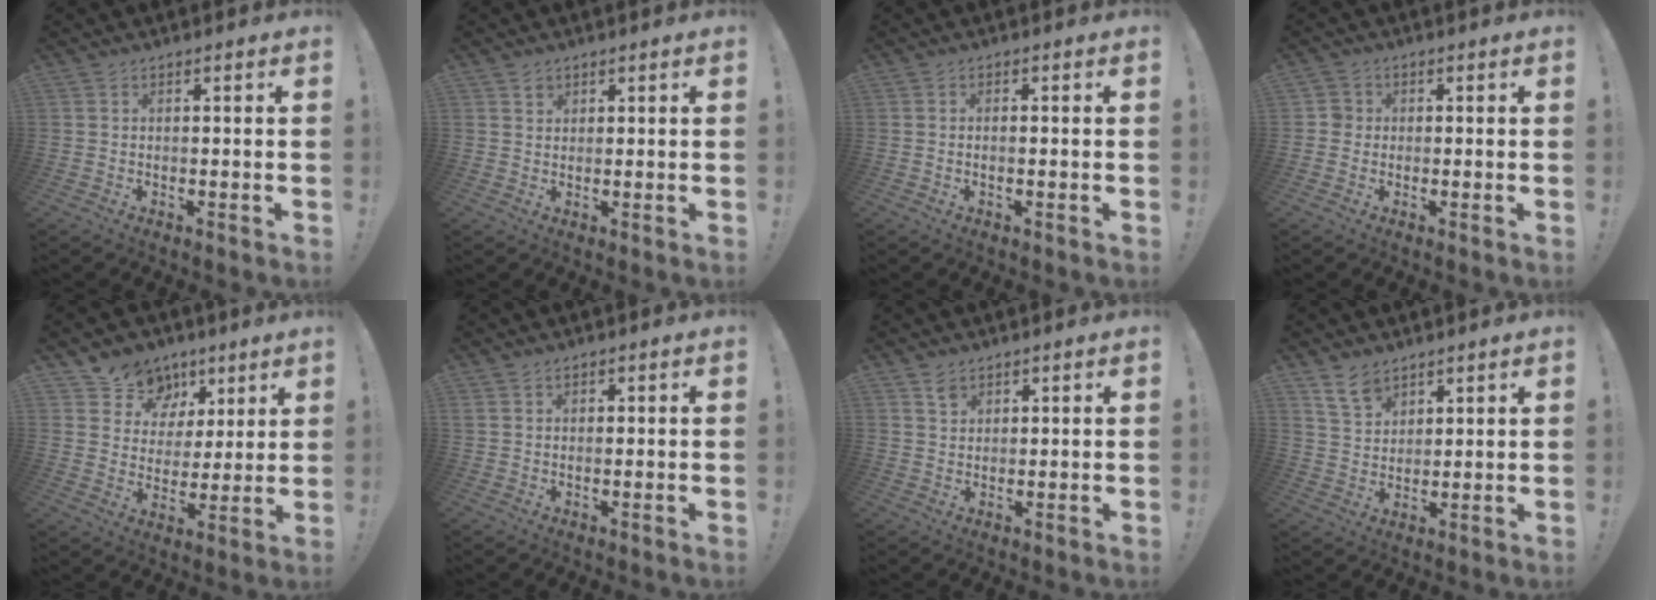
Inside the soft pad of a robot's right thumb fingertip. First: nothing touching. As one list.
[{"total": 1.6, "force": [1.3, 1.0, 0.3], "torque": [0.006, -0.008, 0.021]}, {"total": 0.9, "force": [-0.2, 0.1, 0.9], "torque": [-0.010, -0.003, -0.004]}, {"total": 2.7, "force": [-0.2, 2.5, 0.7], "torque": [-0.007, 0.008, -0.004]}, {"total": 11.1, "force": [6.5, 8.8, 2.1], "torque": [-0.033, -0.042, 0.132]}, {"total": 1.5, "force": [1.2, 0.9, 0.5], "torque": [-0.002, -0.001, 0.020]}, {"total": 2.6, "force": [2.0, 1.5, 0.7], "torque": [0.003, -0.016, 0.033]}, {"total": 7.6, "force": [5.8, 4.1, 2.7], "torque": [-0.047, -0.033, 0.111]}]